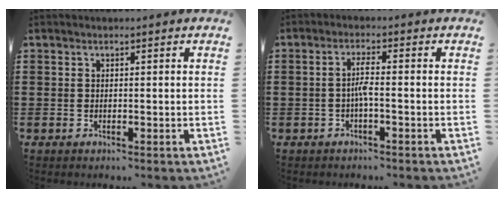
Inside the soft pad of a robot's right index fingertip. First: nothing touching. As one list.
[{"total": 2.8, "force": [-0.8, 0.2, 2.6], "torque": [-0.059, -0.002, -0.019]}]